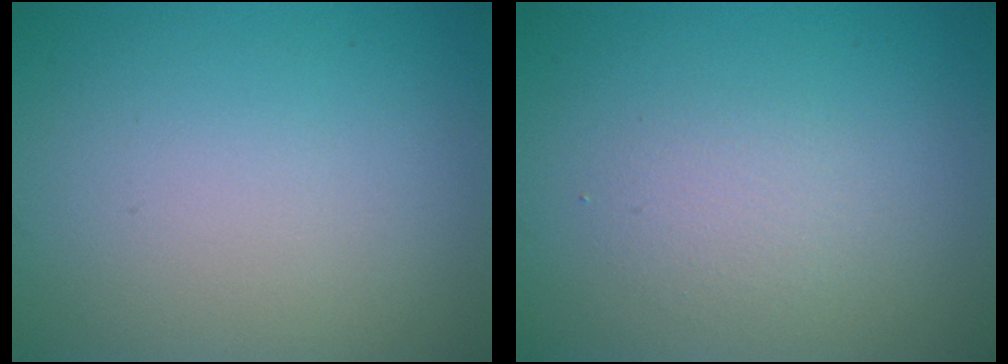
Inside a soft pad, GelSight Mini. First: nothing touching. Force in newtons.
{"total": 1.6, "press": 1.6, "slide": 0.1}